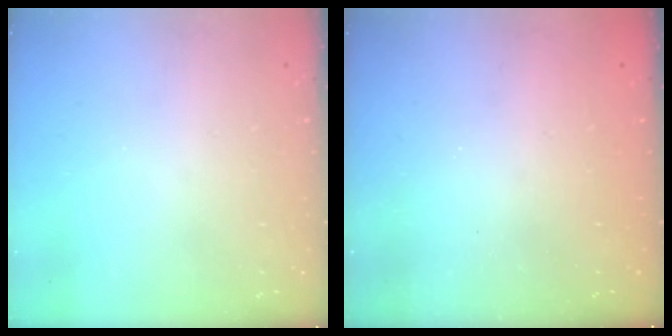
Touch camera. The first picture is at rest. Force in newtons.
{"total": 2.3, "press": 2.2, "slide": 0.8}